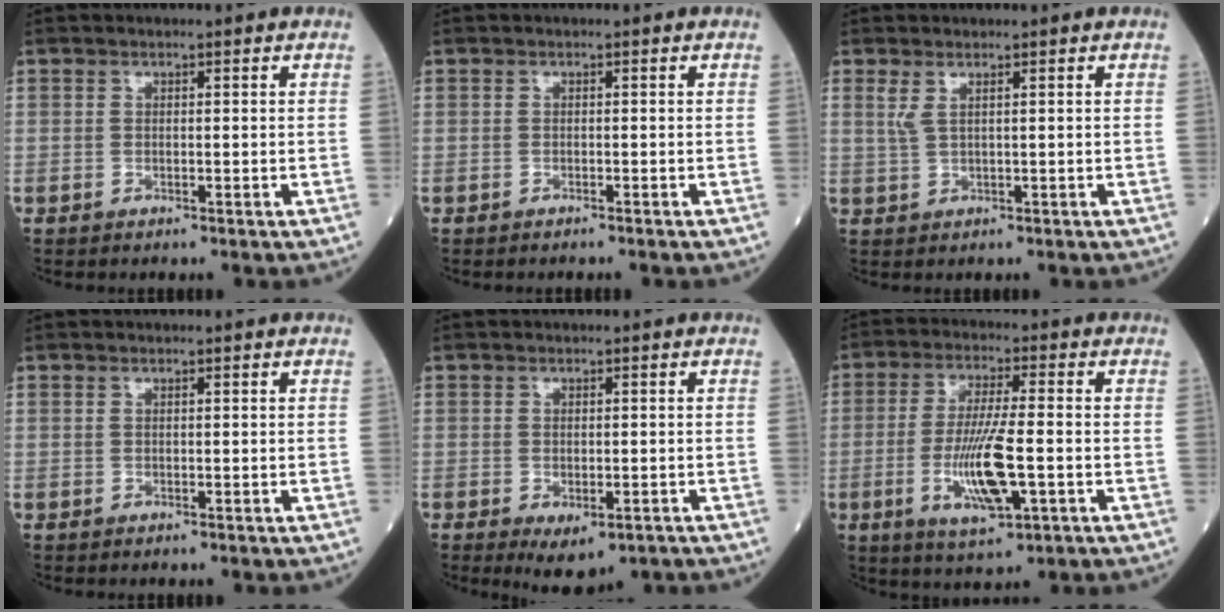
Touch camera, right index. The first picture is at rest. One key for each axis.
{"total": 1.0, "fx": -0.9, "fy": -0.1, "fz": 0.4, "tx": -0.006, "ty": 0.001, "tz": -0.009}
{"total": 1.6, "fx": 0.8, "fy": 0.1, "fz": 1.3, "tx": -0.040, "ty": 0.004, "tz": 0.021}
{"total": 0.0}
{"total": 4.6, "fx": -2.5, "fy": 1.9, "fz": 3.3, "tx": -0.047, "ty": -0.008, "tz": -0.027}
{"total": 10.0, "fx": -2.6, "fy": 1.3, "fz": 9.6, "tx": -0.190, "ty": -0.012, "tz": -0.044}